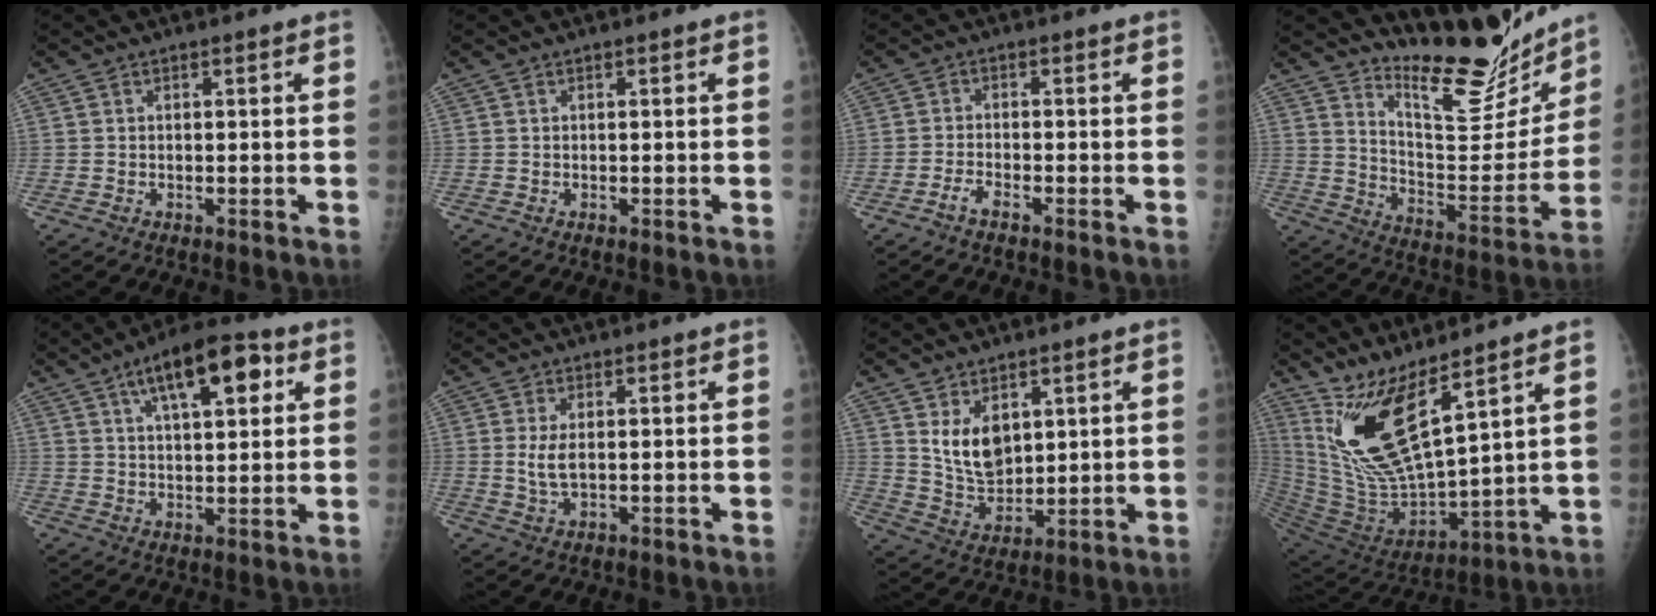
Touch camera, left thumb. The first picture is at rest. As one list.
[{"total": 0.0}, {"total": 2.1, "force": [-1.6, 0.4, 1.2], "torque": [-0.033, 0.006, -0.034]}, {"total": 18.9, "force": [16.4, 4.9, 8.1], "torque": [-0.075, -0.136, 0.253]}, {"total": 12.9, "force": [5.8, 5.0, 10.4], "torque": [-0.137, -0.001, 0.087]}, {"total": 3.9, "force": [0.4, 1.8, 3.5], "torque": [-0.075, -0.008, 0.010]}, {"total": 8.6, "force": [3.5, 5.4, 5.7], "torque": [-0.077, -0.033, 0.083]}, {"total": 15.9, "force": [10.5, 3.6, 11.4], "torque": [-0.210, -0.081, 0.225]}]